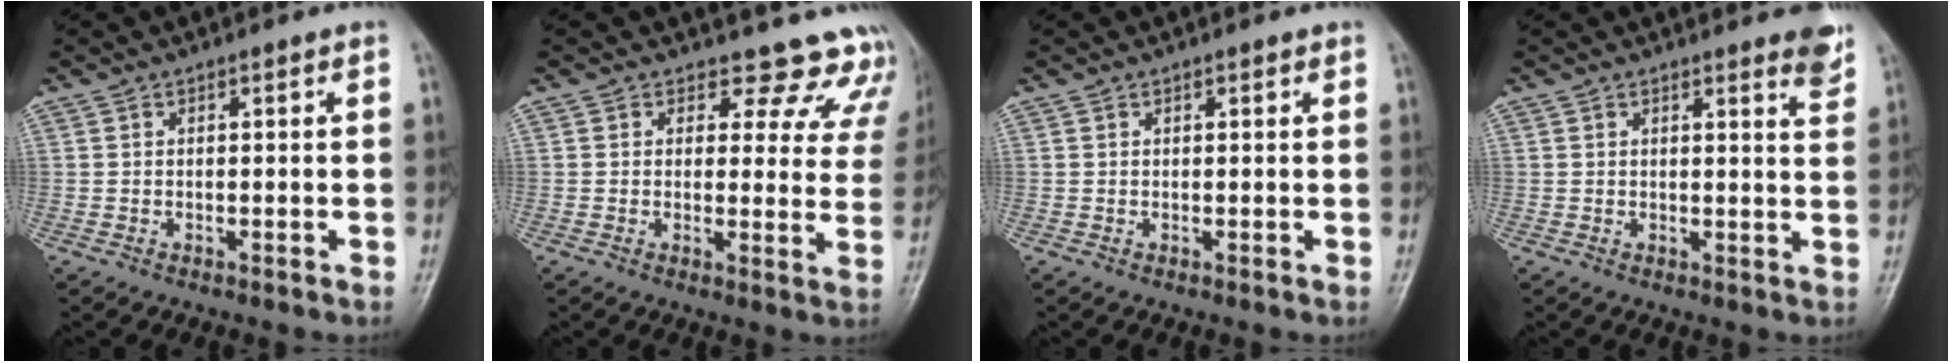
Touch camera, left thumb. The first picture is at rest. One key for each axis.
{"total": 12.5, "fx": 11.4, "fy": 5.1, "fz": 0.7, "tx": 0.049, "ty": -0.084, "tz": 0.091}
{"total": 0.8, "fx": 0.5, "fy": 0.4, "fz": 0.5, "tx": -0.005, "ty": -0.001, "tz": 0.004}
{"total": 3.9, "fx": 3.1, "fy": 0.7, "fz": 2.3, "tx": -0.018, "ty": -0.023, "tz": 0.028}